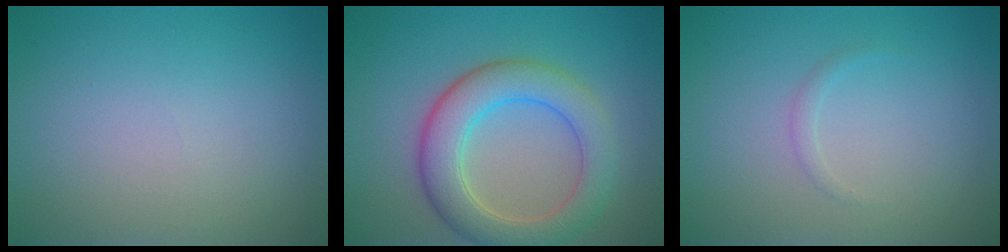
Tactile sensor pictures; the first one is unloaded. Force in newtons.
{"total": 6.1, "press": 6.1, "slide": 0.2}
{"total": 0.7, "press": 0.7, "slide": 0.0}